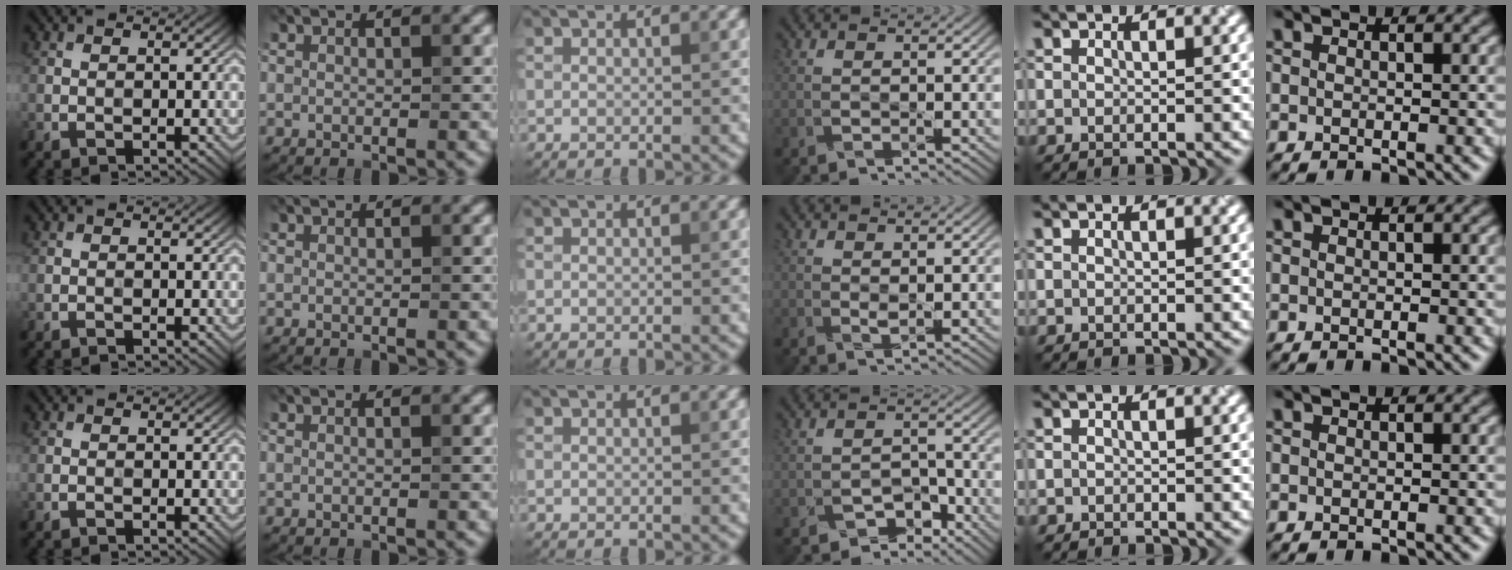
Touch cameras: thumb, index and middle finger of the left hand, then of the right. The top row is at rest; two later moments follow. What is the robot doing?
{"motion": "disassemble", "object": "velcro strap"}